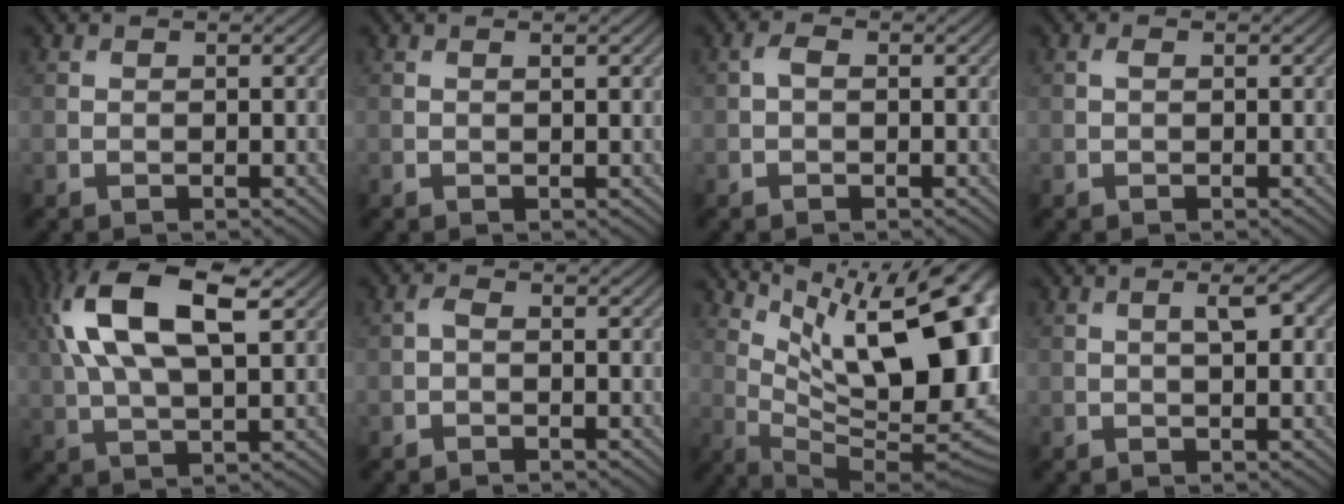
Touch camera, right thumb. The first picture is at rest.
{"total": 0.5, "force": [0.3, 0.0, 0.5], "torque": [-0.007, 0.001, 0.005]}
{"total": 1.2, "force": [0.0, 0.8, 0.9], "torque": [-0.019, 0.005, -0.003]}
{"total": 0.5, "force": [0.1, 0.3, 0.4], "torque": [-0.009, 0.002, 0.003]}
{"total": 14.3, "force": [5.1, 6.2, 11.9], "torque": [-0.249, 0.015, 0.090]}
{"total": 0.9, "force": [-0.2, 0.5, 0.7], "torque": [-0.019, 0.004, -0.006]}
{"total": 17.8, "force": [6.3, 5.7, 15.6], "torque": [-0.225, 0.022, 0.115]}
{"total": 2.7, "force": [0.5, 0.6, 2.6], "torque": [-0.044, 0.003, 0.010]}